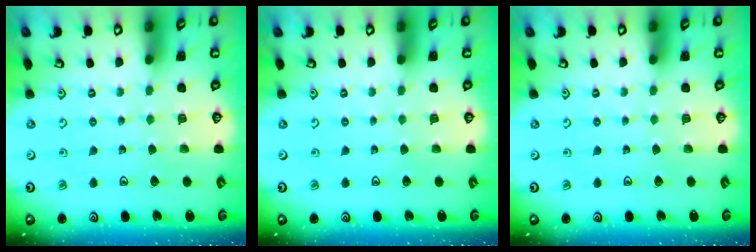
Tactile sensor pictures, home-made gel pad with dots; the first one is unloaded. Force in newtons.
{"total": 0.0}
{"total": 0.0}